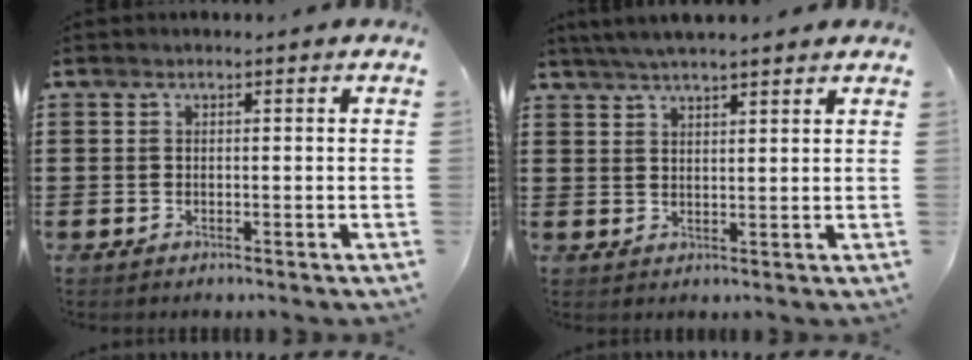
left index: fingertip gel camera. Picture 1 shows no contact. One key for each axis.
{"total": 3.3, "fx": 3.0, "fy": -0.2, "fz": 1.2, "tx": -0.033, "ty": -0.004, "tz": 0.055}